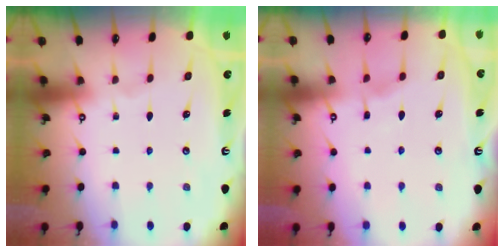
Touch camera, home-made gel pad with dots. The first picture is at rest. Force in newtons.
{"total": 2.9, "press": 2.9, "slide": 0.4}